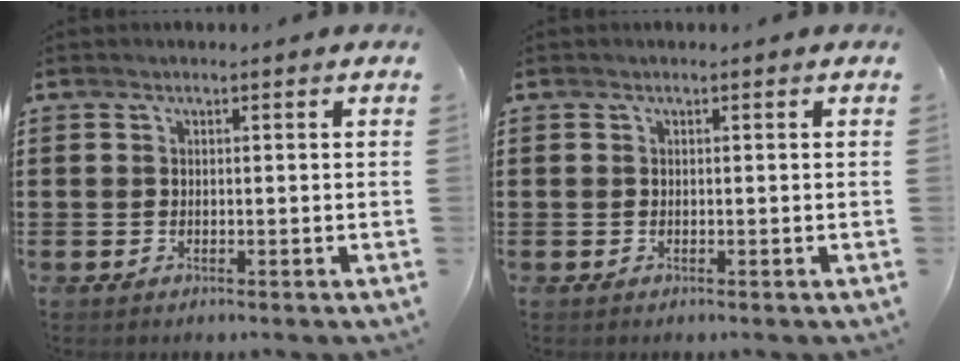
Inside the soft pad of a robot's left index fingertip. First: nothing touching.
{"total": 0.0}